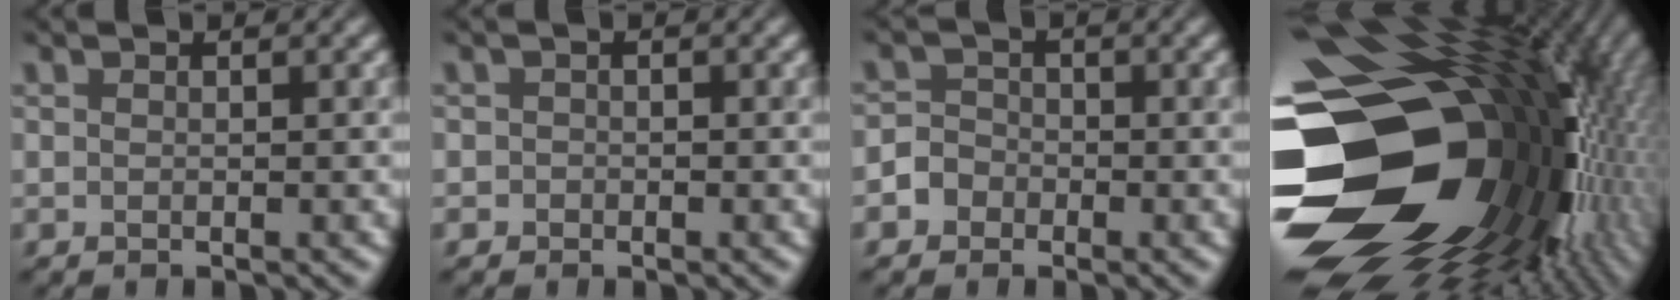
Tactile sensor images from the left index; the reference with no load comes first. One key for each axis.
{"total": 0.7, "fx": -0.3, "fy": 0.7, "fz": -0.1, "tx": 0.012, "ty": -0.004, "tz": -0.011}
{"total": 1.9, "fx": -1.2, "fy": 1.5, "fz": 0.1, "tx": 0.012, "ty": 0.005, "tz": -0.030}
{"total": 21.0, "fx": -1.6, "fy": 14.9, "fz": 14.7, "tx": -0.286, "ty": -0.043, "tz": -0.014}